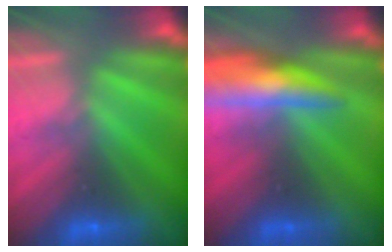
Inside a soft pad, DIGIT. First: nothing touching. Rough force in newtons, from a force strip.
{"total": 8.9}